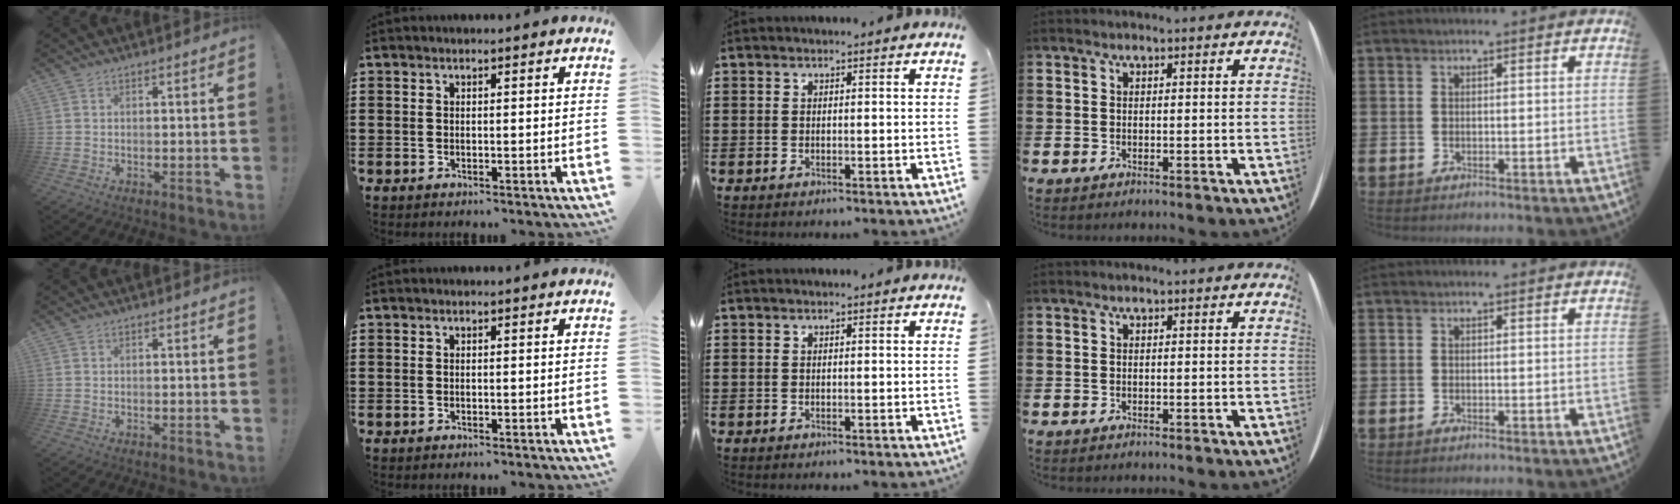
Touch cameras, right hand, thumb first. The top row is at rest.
{}